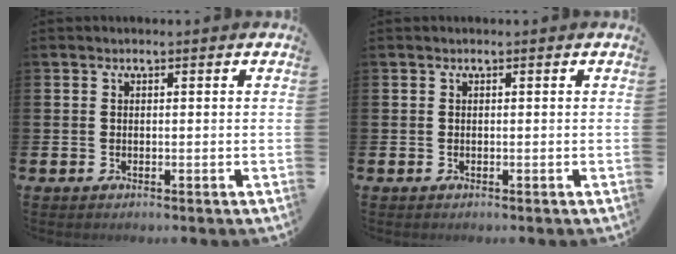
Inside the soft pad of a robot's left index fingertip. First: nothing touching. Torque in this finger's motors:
{"motor_torque": [0.00, 0.00, 0.01, 0.00]}